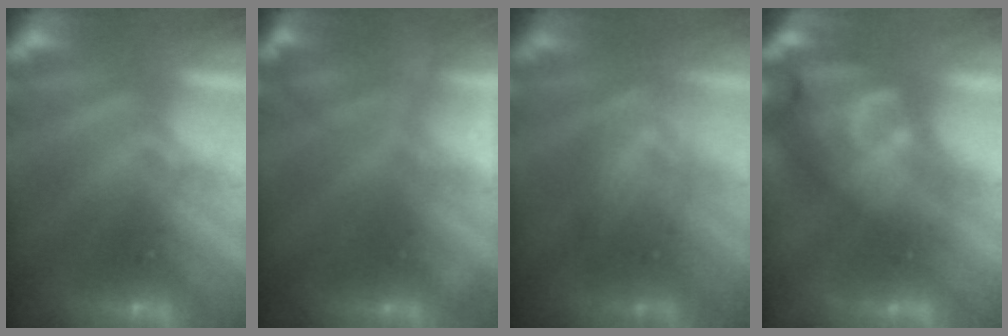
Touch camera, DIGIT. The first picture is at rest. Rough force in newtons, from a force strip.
{"total": 6.6}
{"total": 3.1}
{"total": 4.6}